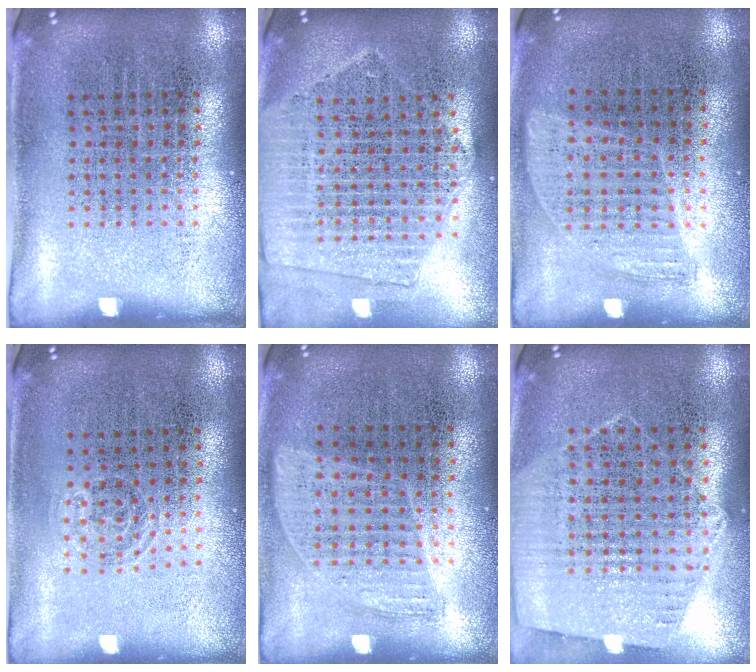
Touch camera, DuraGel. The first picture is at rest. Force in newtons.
{"total": 2.1, "press": 1.9, "slide": 0.8}
{"total": 0.9, "press": 0.8, "slide": 0.4}
{"total": 0.7, "press": 0.5, "slide": 0.5}
{"total": 0.9, "press": 0.8, "slide": 0.4}
{"total": 1.2, "press": 1.2, "slide": 0.4}